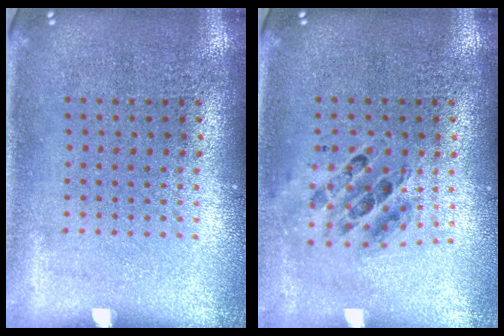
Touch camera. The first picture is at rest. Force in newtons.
{"total": 0.7, "press": 0.6, "slide": 0.2}